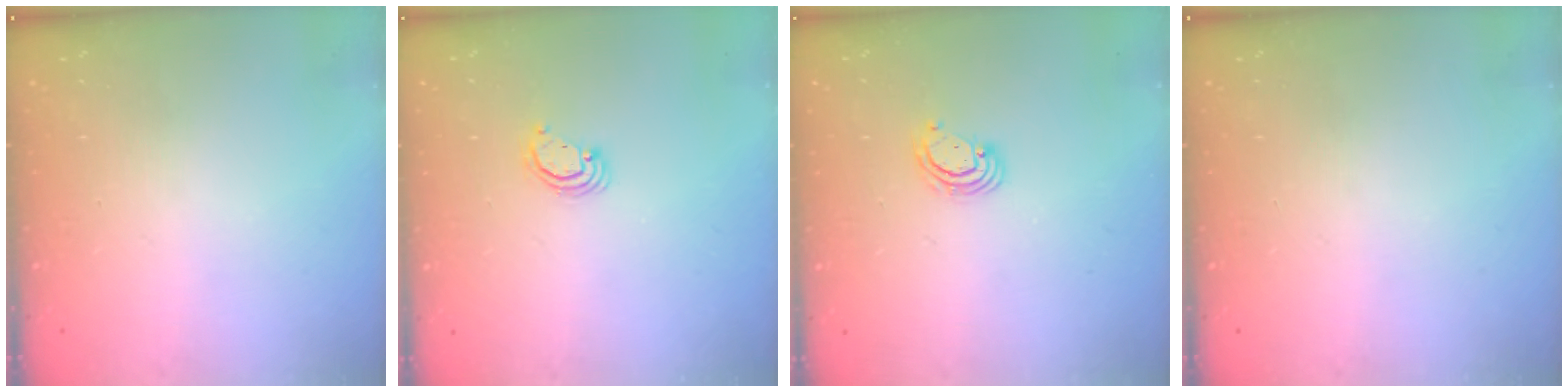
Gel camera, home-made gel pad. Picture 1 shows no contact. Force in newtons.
{"total": 2.7, "press": 2.7, "slide": 0.2}
{"total": 3.0, "press": 2.9, "slide": 0.3}
{"total": 0.0}